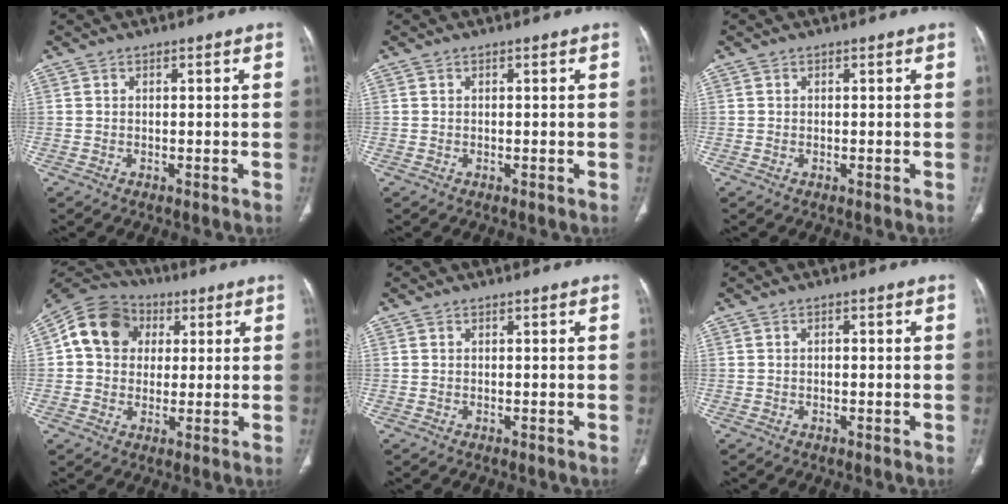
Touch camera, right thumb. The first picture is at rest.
{"total": 0.0}
{"total": 0.0}
{"total": 12.3, "force": [2.7, 10.3, 6.1], "torque": [-0.095, 0.015, 0.035]}
{"total": 0.0}
{"total": 0.9, "force": [0.0, 0.4, 0.7], "torque": [-0.014, 0.004, 0.000]}